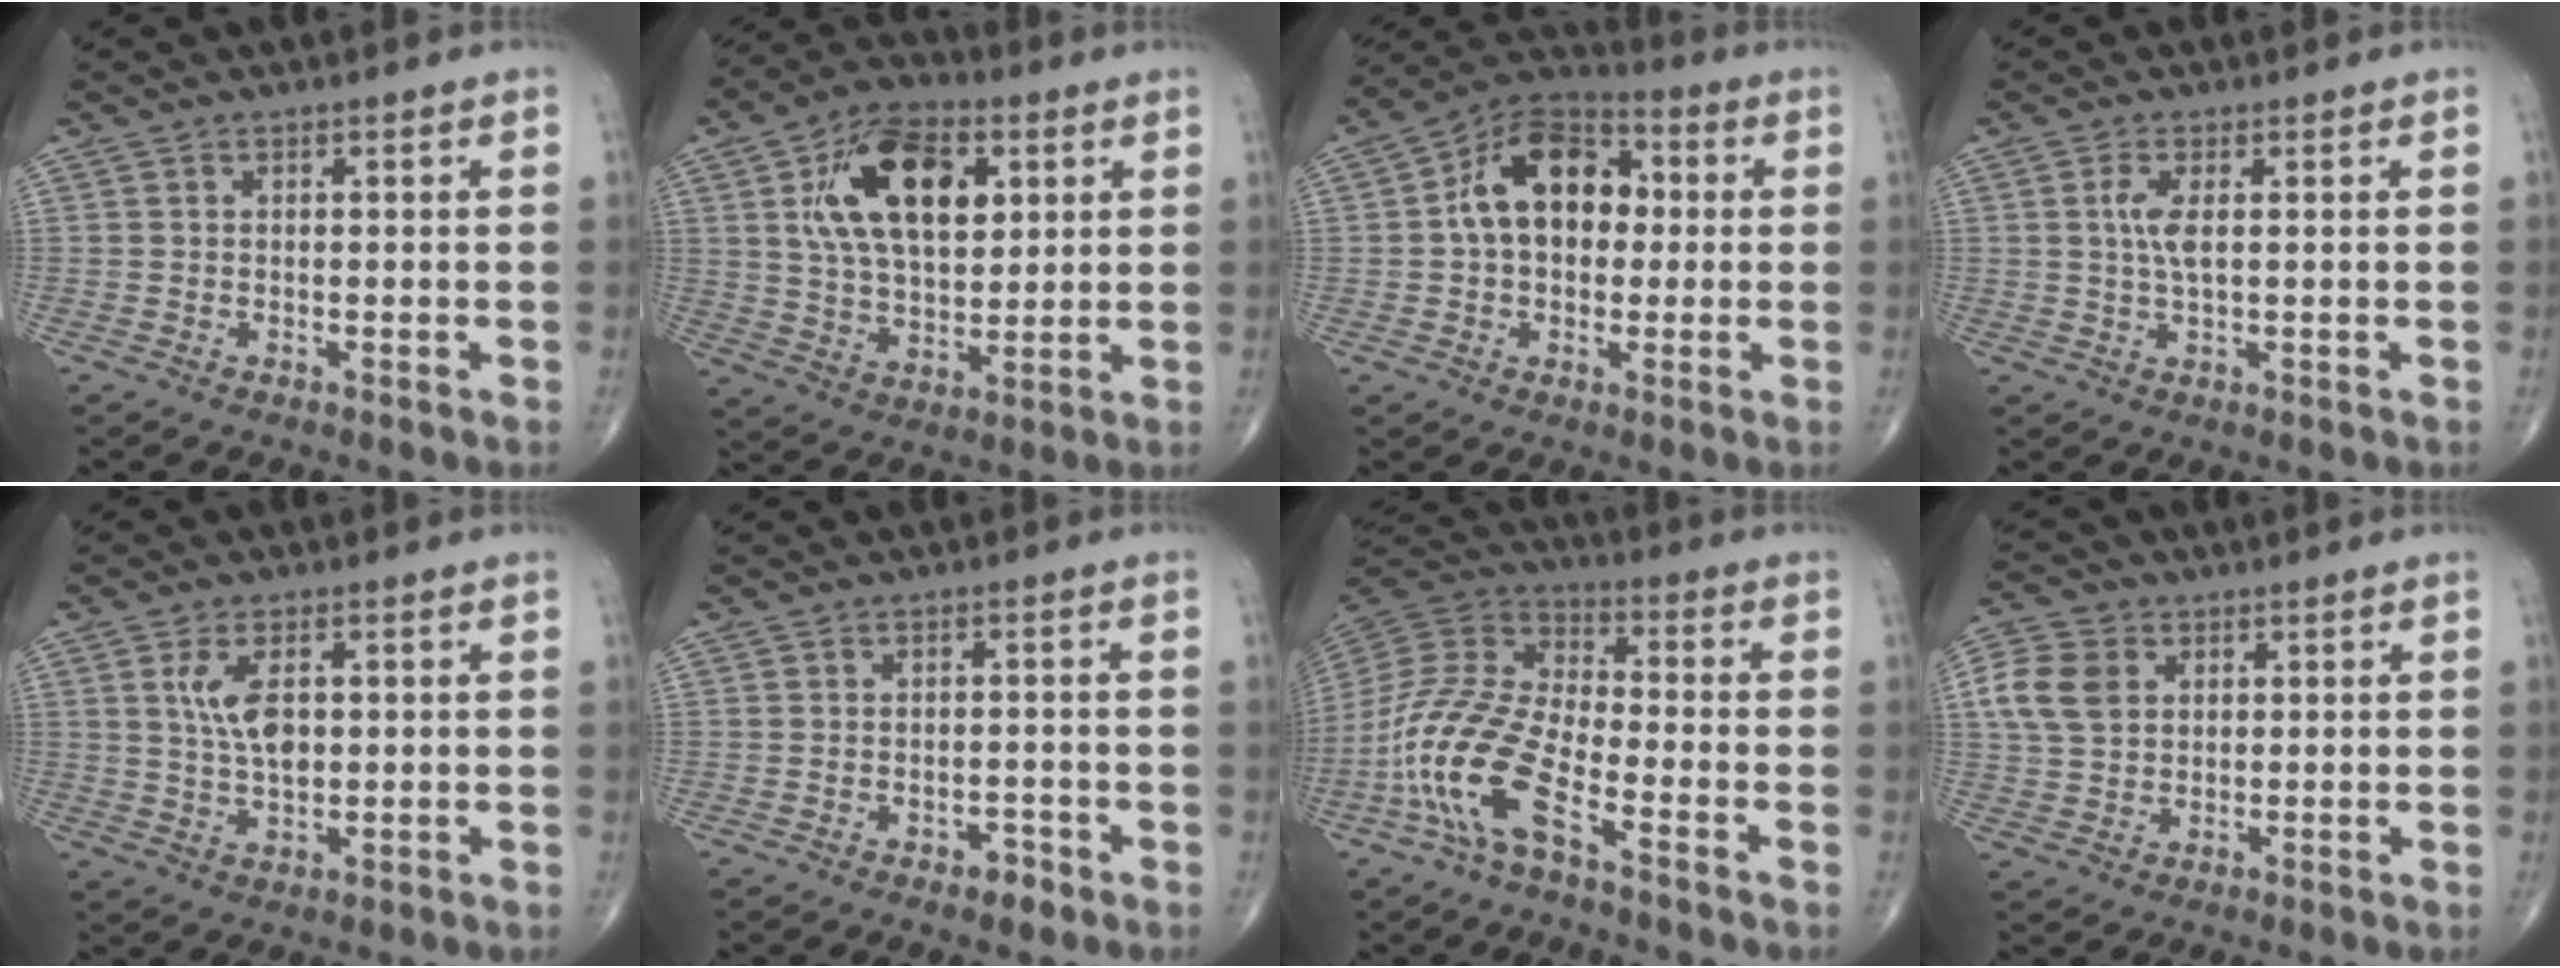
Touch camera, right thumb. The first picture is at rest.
{"total": 17.8, "force": [5.6, 10.2, 13.6], "torque": [-0.210, -0.007, 0.099]}
{"total": 14.9, "force": [1.5, 10.2, 10.8], "torque": [-0.145, 0.030, 0.014]}
{"total": 3.9, "force": [0.7, 1.2, 3.6], "torque": [-0.085, -0.001, 0.015]}
{"total": 6.7, "force": [1.5, 3.4, 5.6], "torque": [-0.103, -0.005, 0.032]}
{"total": 2.6, "force": [-1.5, 1.4, 1.5], "torque": [-0.016, 0.008, -0.019]}
{"total": 16.2, "force": [-7.5, 5.9, 13.2], "torque": [-0.291, 0.038, -0.152]}
{"total": 8.8, "force": [2.3, 6.8, 5.1], "torque": [-0.095, 0.003, 0.043]}